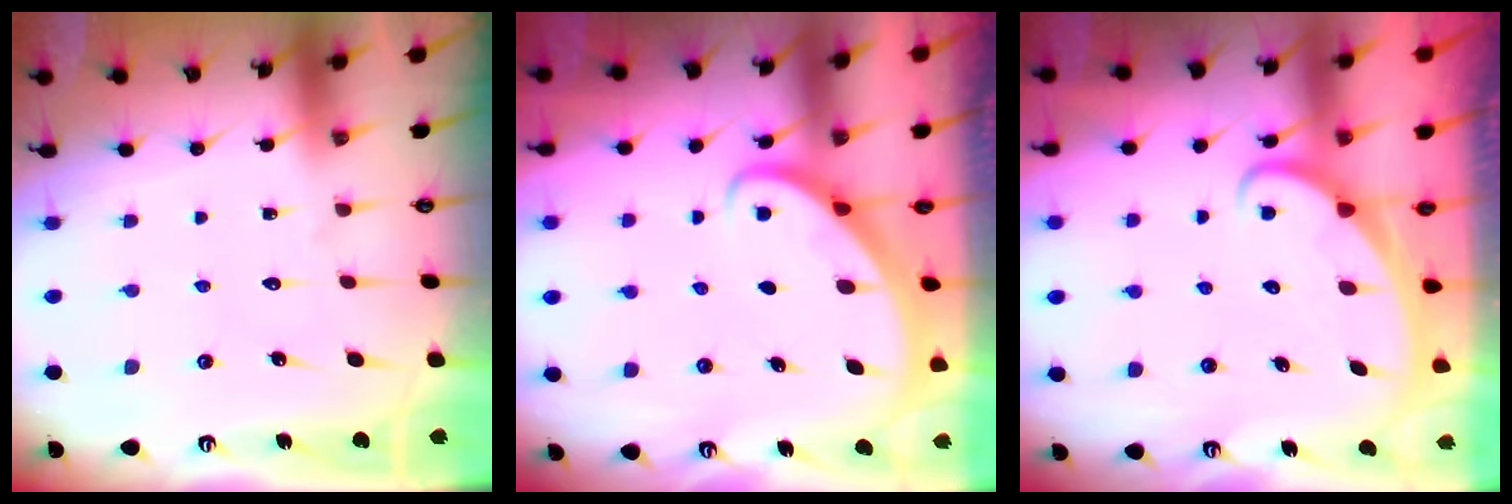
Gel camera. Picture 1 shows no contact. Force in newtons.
{"total": 2.9, "press": 2.9, "slide": 0.2}
{"total": 2.3, "press": 2.3, "slide": 0.3}